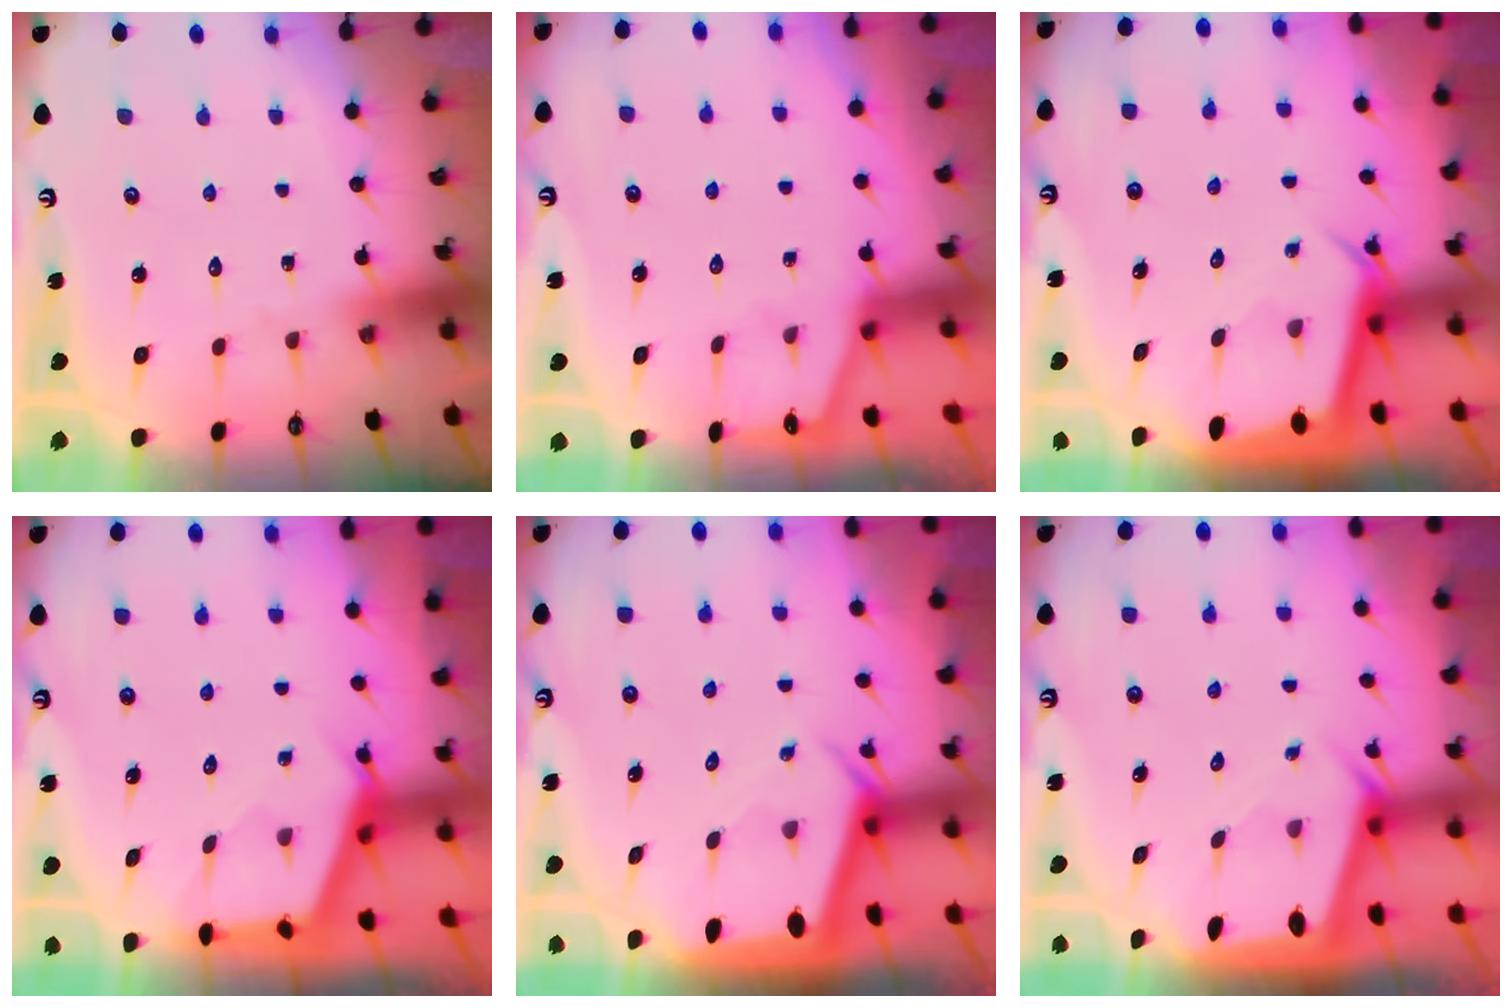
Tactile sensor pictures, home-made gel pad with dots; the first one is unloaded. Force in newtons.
{"total": 0.8, "press": 0.7, "slide": 0.2}
{"total": 3.5, "press": 3.5, "slide": 0.3}
{"total": 2.6, "press": 2.6, "slide": 0.3}
{"total": 3.1, "press": 3.1, "slide": 0.3}
{"total": 1.9, "press": 1.9, "slide": 0.1}